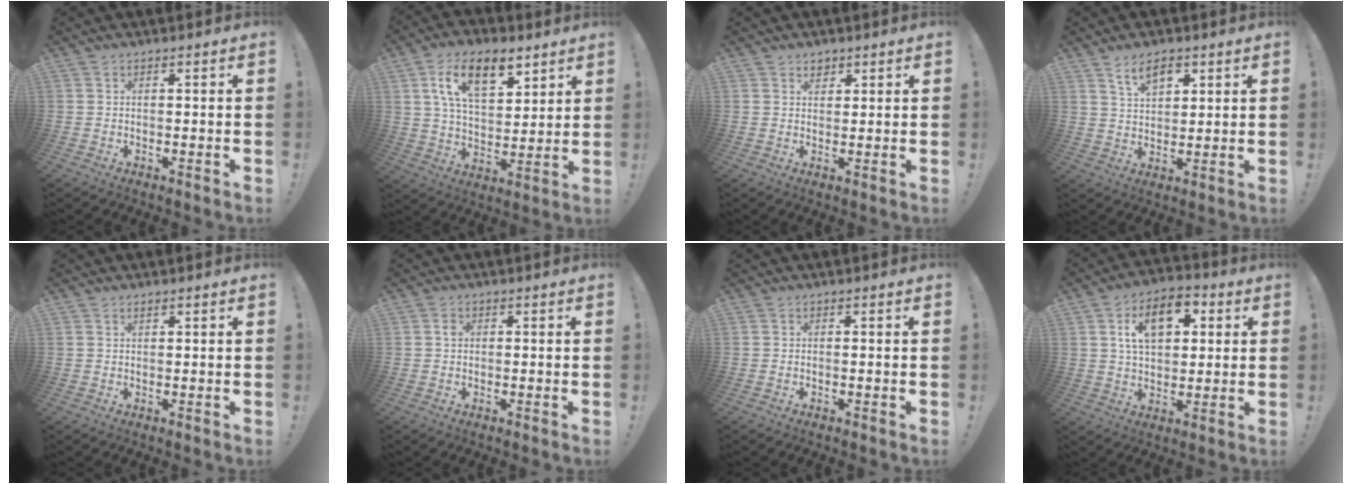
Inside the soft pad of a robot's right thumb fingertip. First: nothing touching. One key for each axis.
{"total": 15.4, "fx": 8.0, "fy": 8.0, "fz": 10.5, "tx": -0.165, "ty": -0.021, "tz": 0.142}
{"total": 2.8, "fx": 1.9, "fy": 1.9, "fz": 0.5, "tx": 0.001, "ty": -0.009, "tz": 0.033}
{"total": 7.6, "fx": 4.7, "fy": 4.0, "fz": 4.5, "tx": -0.077, "ty": -0.012, "tz": 0.084}
{"total": 0.8, "fx": 0.7, "fy": 0.3, "fz": 0.3, "tx": -0.005, "ty": 0.001, "tz": 0.012}
{"total": 1.2, "fx": 0.1, "fy": 1.0, "fz": 0.7, "tx": -0.010, "ty": 0.004, "tz": 0.000}
{"total": 0.0}
{"total": 12.6, "fx": 4.5, "fy": 8.1, "fz": 8.5, "tx": -0.131, "ty": 0.004, "tz": 0.081}